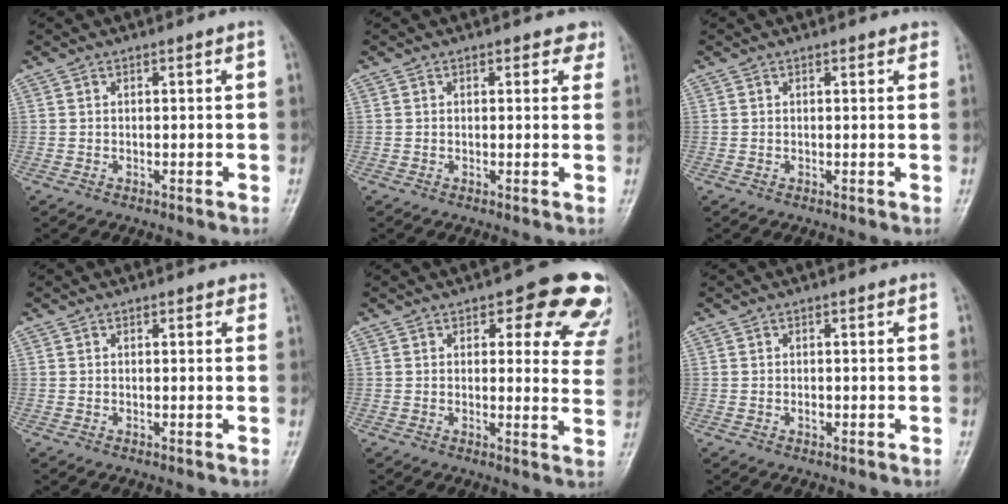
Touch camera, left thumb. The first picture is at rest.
{"total": 2.5, "force": [1.5, 1.7, 0.9], "torque": [0.018, -0.005, 0.007]}
{"total": 1.4, "force": [0.9, 0.8, 0.7], "torque": [0.008, -0.002, 0.003]}
{"total": 1.3, "force": [0.7, 0.9, 0.7], "torque": [0.005, -0.001, 0.003]}
{"total": 14.1, "force": [9.2, 6.3, 8.5], "torque": [-0.030, -0.040, 0.082]}
{"total": 1.1, "force": [-0.1, 0.8, 0.8], "torque": [-0.006, 0.001, -0.005]}